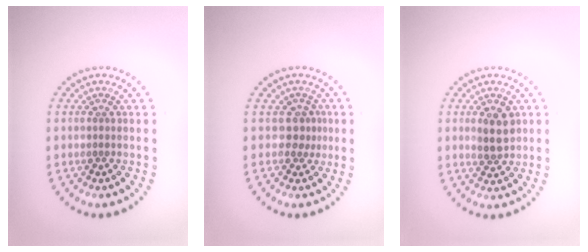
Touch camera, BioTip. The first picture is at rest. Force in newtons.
{"total": 1.7, "press": 1.3, "slide": 1.2}
{"total": 2.8, "press": 2.7, "slide": 0.7}